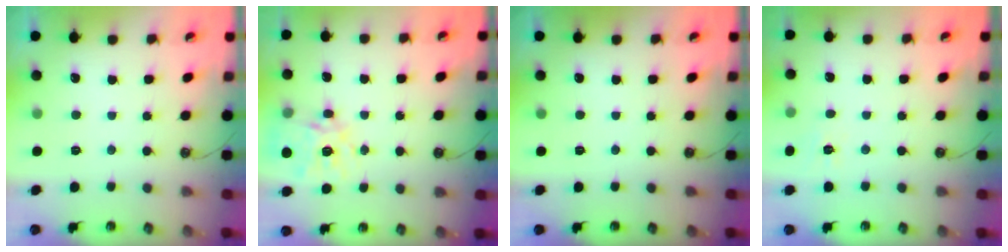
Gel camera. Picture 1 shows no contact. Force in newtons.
{"total": 16.8, "press": 16.7, "slide": 1.8}
{"total": 0.0}
{"total": 3.8, "press": 3.8, "slide": 0.5}